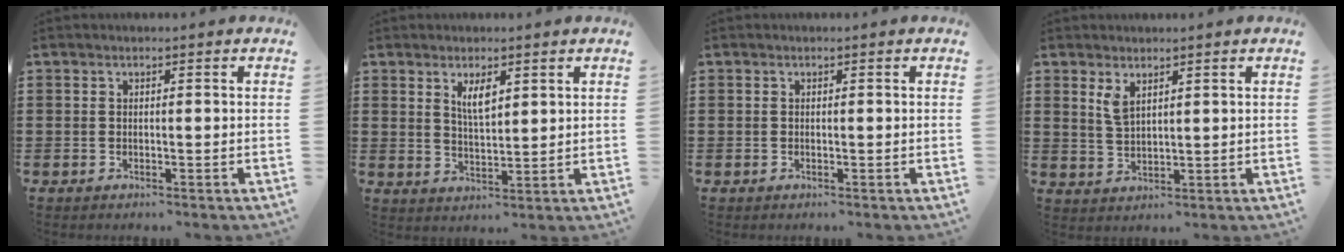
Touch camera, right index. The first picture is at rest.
{"total": 3.8, "force": [2.1, 1.4, 2.9], "torque": [-0.063, 0.004, 0.036]}
{"total": 0.0}
{"total": 2.9, "force": [1.7, 1.2, 2.0], "torque": [-0.045, 0.003, 0.030]}